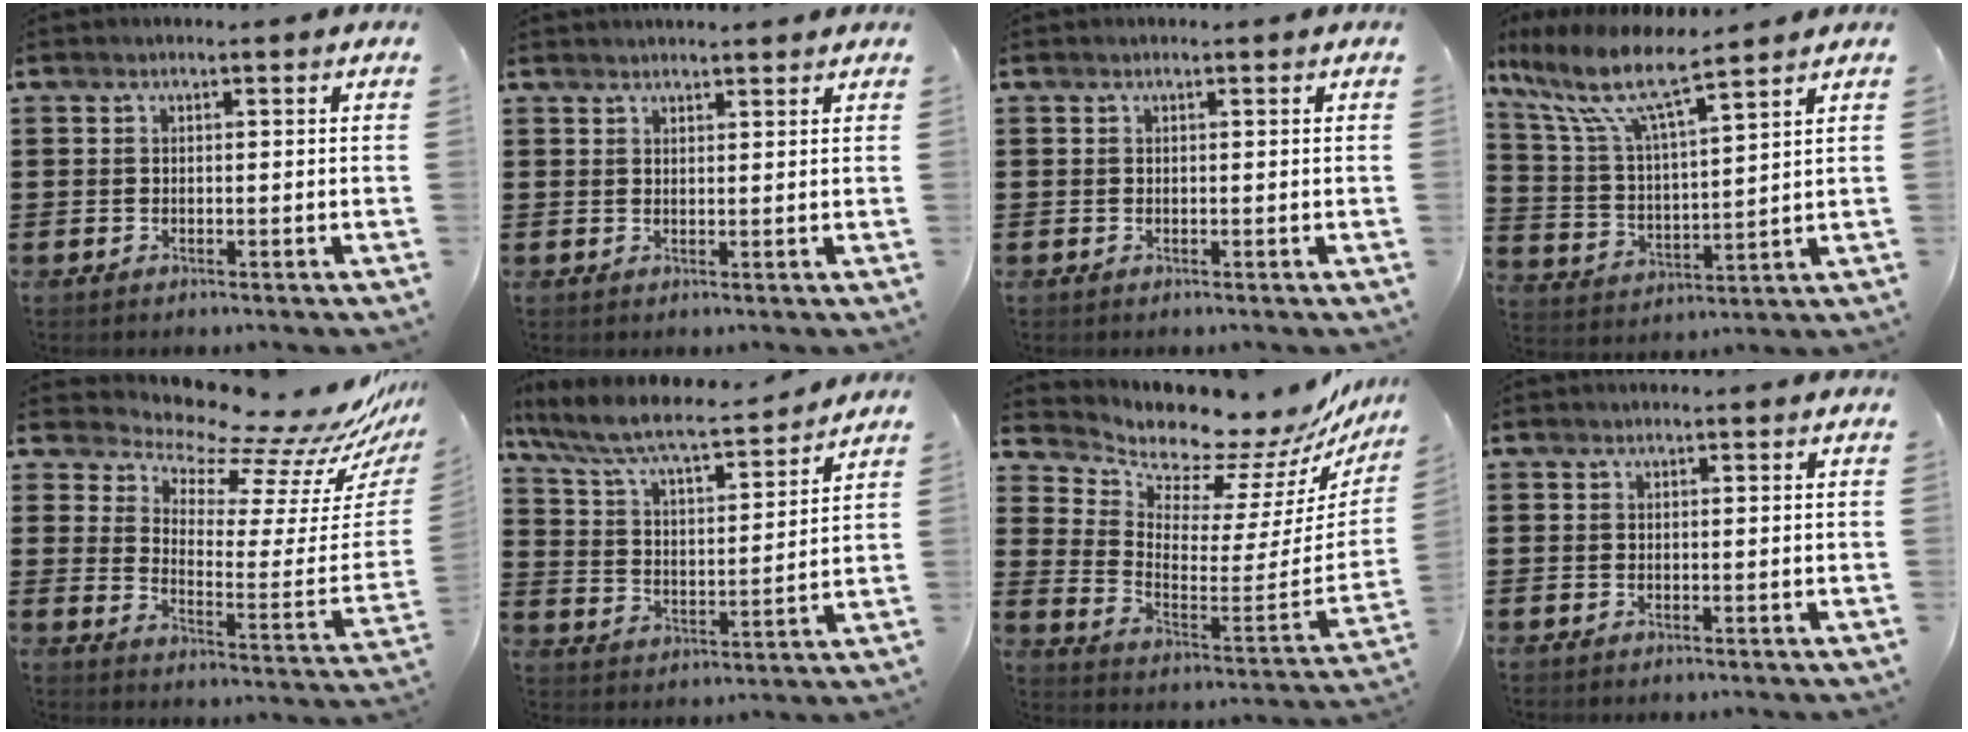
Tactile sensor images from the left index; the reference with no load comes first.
{"total": 1.6, "force": [1.6, 0.1, 0.2], "torque": [-0.006, 0.002, 0.031]}
{"total": 0.0}
{"total": 9.9, "force": [7.8, 1.5, 6.0], "torque": [-0.154, -0.042, 0.129]}
{"total": 10.2, "force": [9.5, 1.9, 3.4], "torque": [-0.075, -0.098, 0.154]}
{"total": 7.6, "force": [6.6, 0.9, 3.6], "torque": [-0.098, -0.041, 0.107]}
{"total": 8.3, "force": [8.2, 1.4, 0.4], "torque": [-0.038, -0.091, 0.136]}
{"total": 0.0}